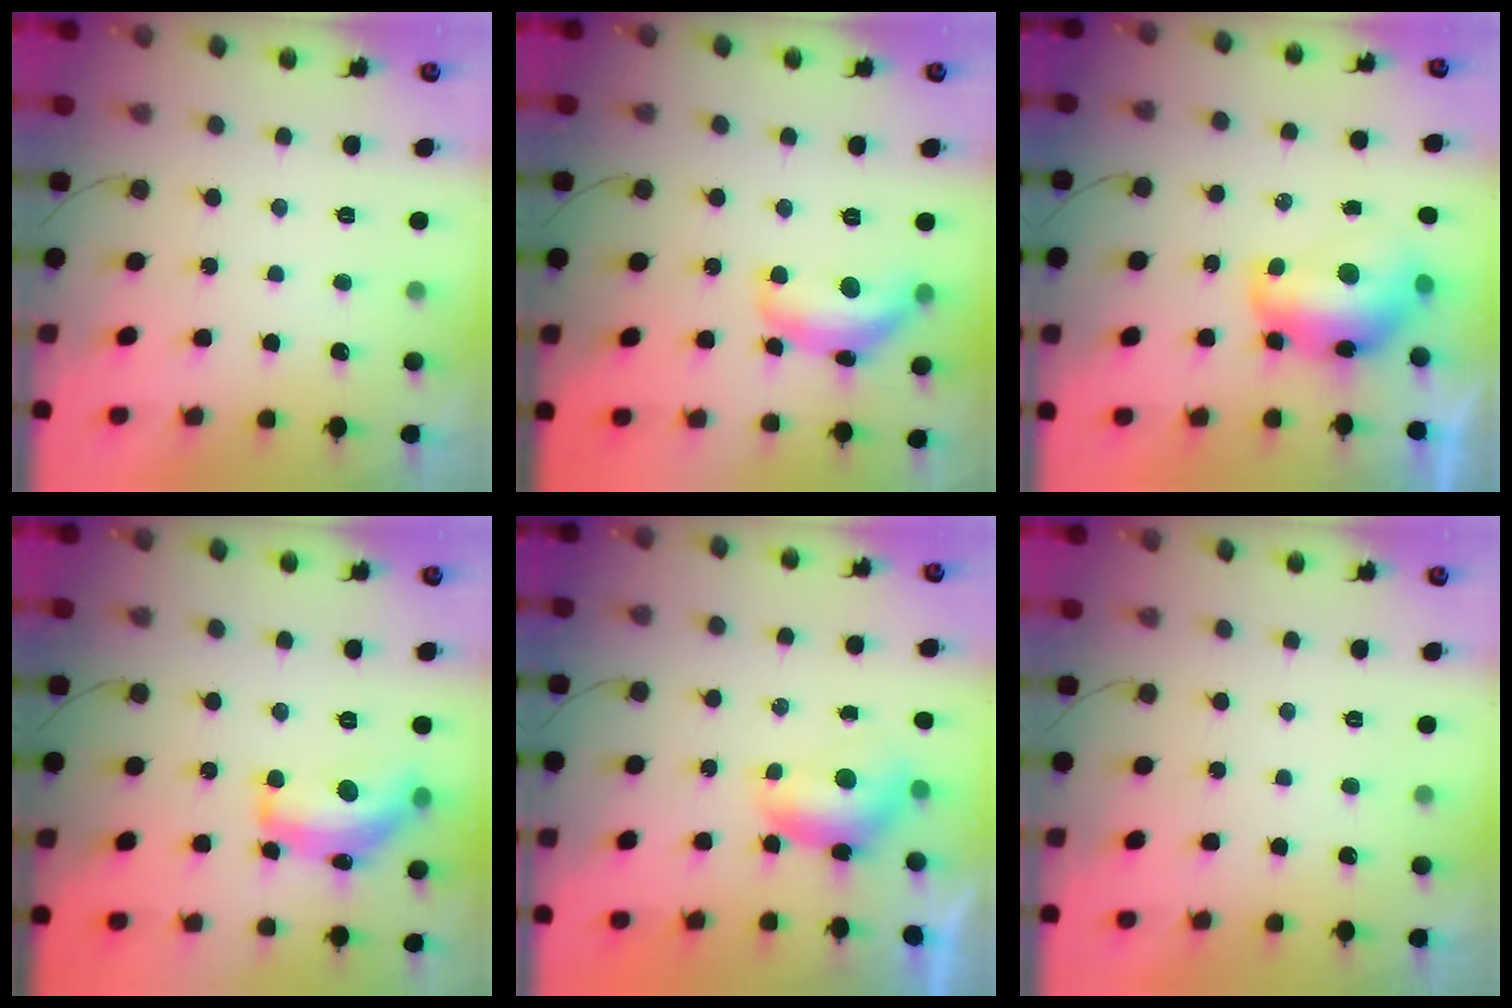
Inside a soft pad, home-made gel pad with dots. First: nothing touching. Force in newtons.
{"total": 14.2, "press": 14.2, "slide": 1.0}
{"total": 11.4, "press": 11.3, "slide": 1.3}
{"total": 16.1, "press": 16.1, "slide": 0.8}
{"total": 7.0, "press": 6.9, "slide": 0.9}
{"total": 0.0}